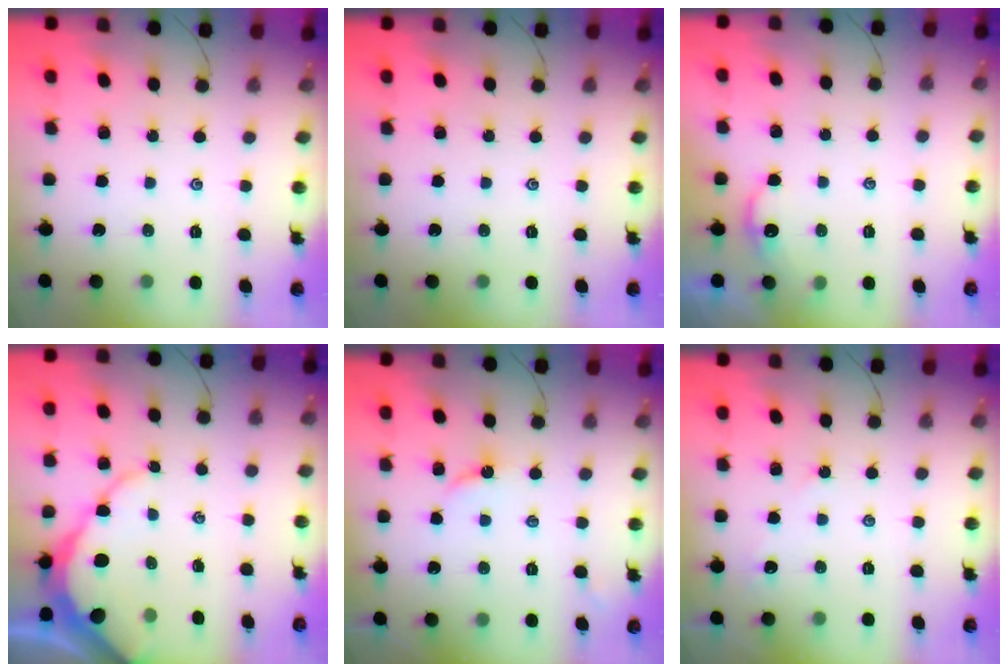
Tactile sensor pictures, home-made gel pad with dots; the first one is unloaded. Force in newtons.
{"total": 0.0}
{"total": 2.6, "press": 2.6, "slide": 0.3}
{"total": 8.4, "press": 8.3, "slide": 0.8}
{"total": 2.6, "press": 2.6, "slide": 0.3}
{"total": 3.3, "press": 3.2, "slide": 0.4}